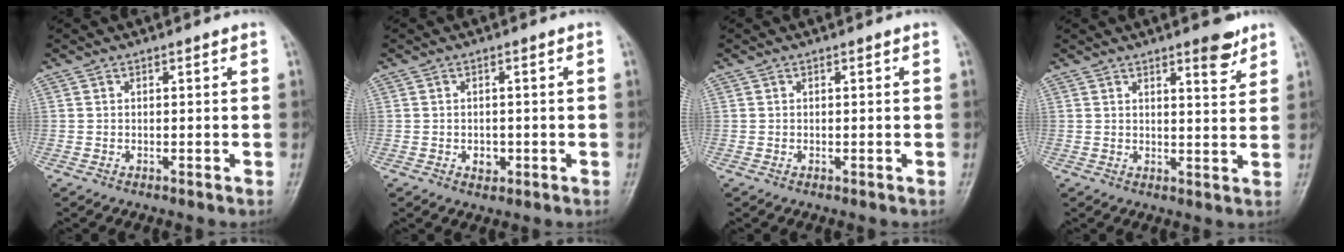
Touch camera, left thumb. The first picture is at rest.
{"total": 2.2, "force": [-0.6, 1.7, 1.3], "torque": [-0.009, 0.002, -0.003]}
{"total": 0.0}
{"total": 5.1, "force": [3.5, 1.3, 3.4], "torque": [-0.037, -0.024, 0.047]}